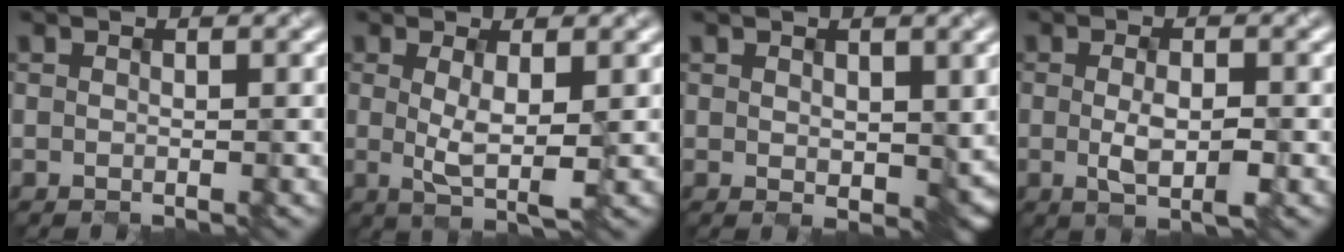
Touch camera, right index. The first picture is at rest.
{"total": 3.2, "force": [-0.3, 0.7, 3.1], "torque": [-0.063, -0.009, 0.005]}
{"total": 3.0, "force": [0.9, 1.7, 2.2], "torque": [-0.042, -0.004, 0.028]}
{"total": 3.0, "force": [-0.9, 0.7, 2.7], "torque": [-0.057, -0.004, -0.011]}